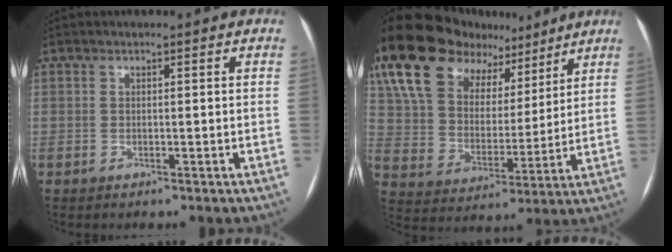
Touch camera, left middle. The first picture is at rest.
{"total": 18.2, "force": [12.9, 9.6, 8.6], "torque": [-0.157, 0.051, 0.228]}